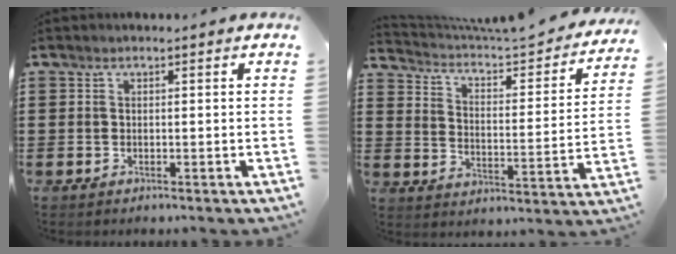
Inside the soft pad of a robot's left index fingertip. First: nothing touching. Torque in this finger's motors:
{"motor_torque": [0.99, -1.13, 0.19, 0.01]}